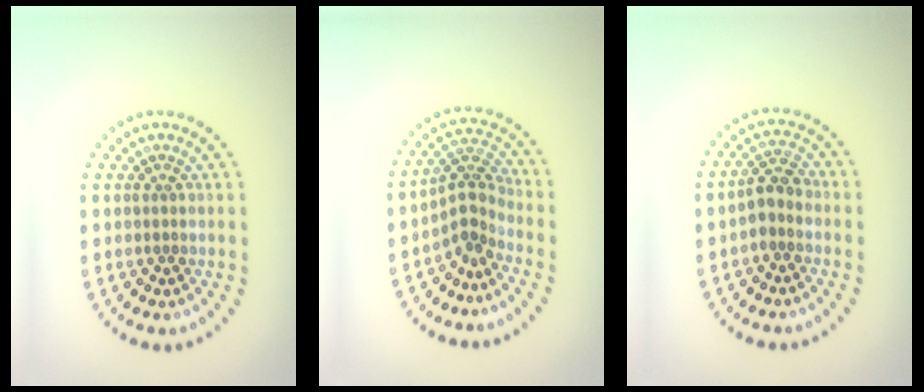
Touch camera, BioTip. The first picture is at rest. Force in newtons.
{"total": 2.8, "press": 2.0, "slide": 2.0}
{"total": 2.4, "press": 2.1, "slide": 1.0}